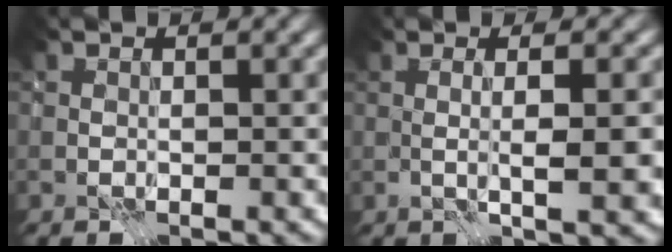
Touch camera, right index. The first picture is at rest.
{"total": 4.5, "force": [-0.1, 1.0, 4.4], "torque": [-0.061, 0.005, 0.001]}